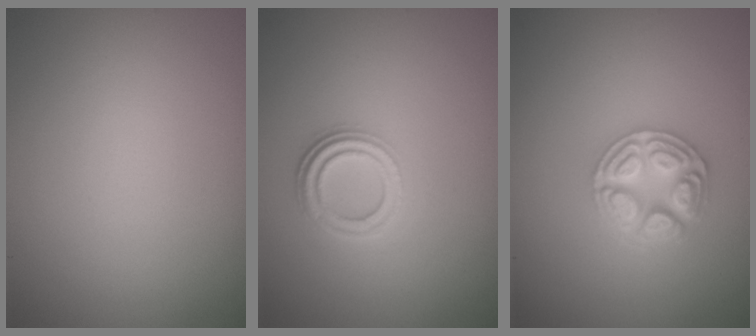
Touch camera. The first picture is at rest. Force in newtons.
{"total": 3.1, "press": 2.4, "slide": 2.0}
{"total": 4.4, "press": 4.4, "slide": 0.5}